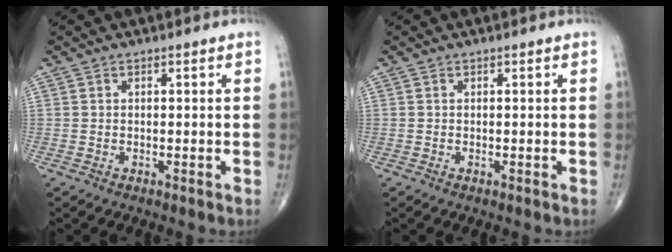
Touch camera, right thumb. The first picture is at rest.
{"total": 0.0}